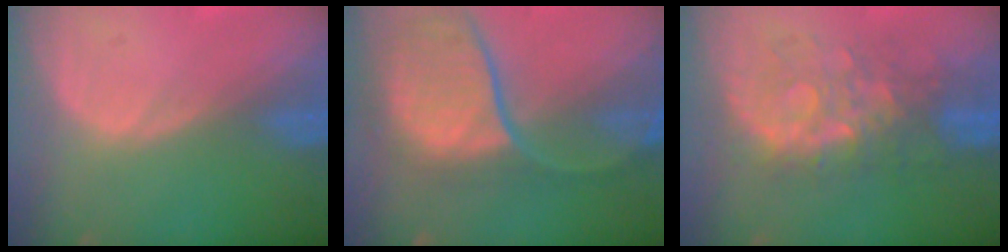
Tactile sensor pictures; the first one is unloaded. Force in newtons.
{"total": 11.6, "press": 9.9, "slide": 6.1}
{"total": 8.6, "press": 8.5, "slide": 1.5}